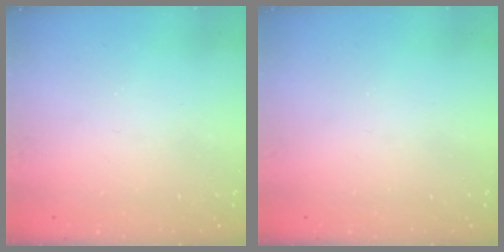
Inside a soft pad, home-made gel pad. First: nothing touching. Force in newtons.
{"total": 0.0}